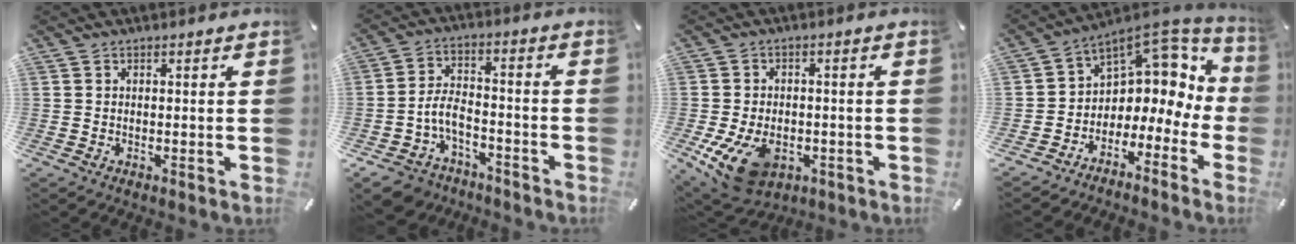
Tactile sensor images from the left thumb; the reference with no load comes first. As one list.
[{"total": 9.1, "force": [-5.1, 5.8, 4.8], "torque": [-0.104, 0.020, -0.097]}, {"total": 11.6, "force": [-4.1, 7.9, 7.4], "torque": [-0.154, 0.013, -0.069]}, {"total": 5.5, "force": [2.0, 5.1, 0.8], "torque": [-0.020, -0.045, 0.039]}]